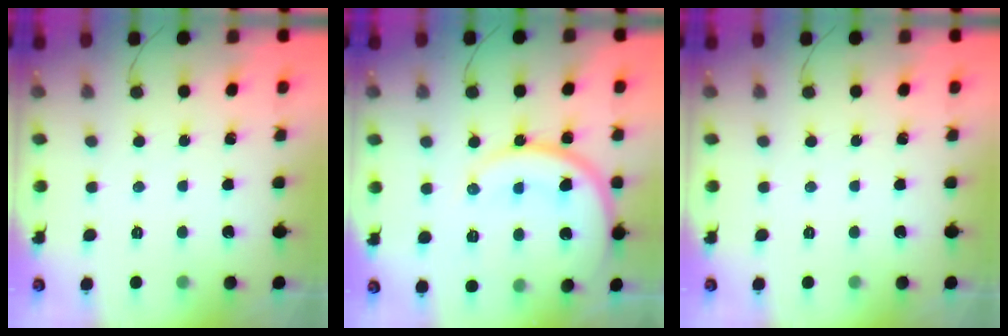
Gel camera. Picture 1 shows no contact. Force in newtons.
{"total": 17.3, "press": 17.2, "slide": 1.3}
{"total": 0.0}